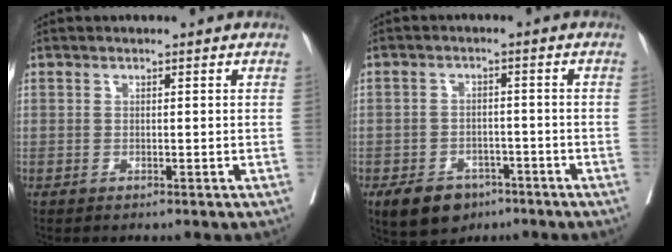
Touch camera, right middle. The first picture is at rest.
{"total": 7.0, "force": [-4.5, 4.4, 3.1], "torque": [-0.052, 0.001, -0.066]}